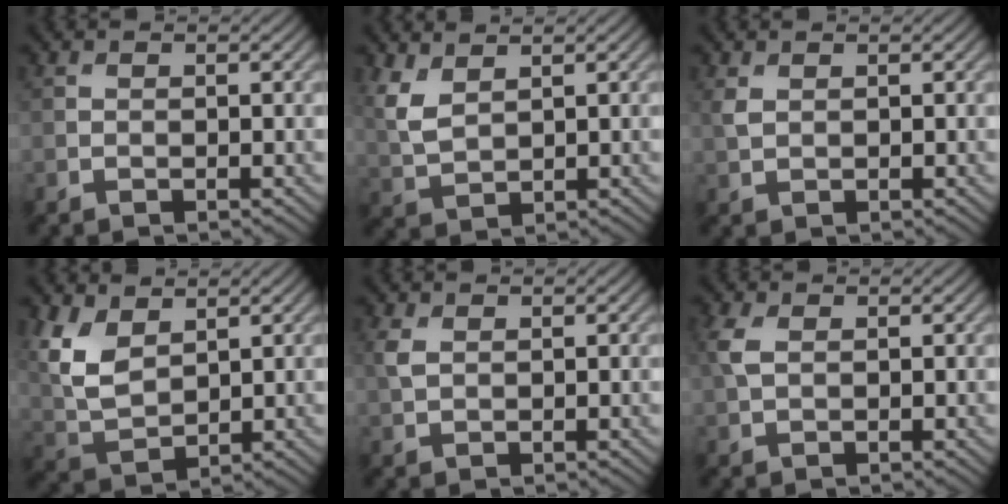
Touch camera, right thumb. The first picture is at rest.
{"total": 4.3, "force": [2.3, 2.1, 3.0], "torque": [-0.086, 0.001, 0.051]}
{"total": 1.5, "force": [0.6, 0.9, 1.0], "torque": [-0.032, 0.001, 0.015]}
{"total": 7.7, "force": [3.5, 4.4, 5.3], "torque": [-0.142, 0.002, 0.074]}
{"total": 2.1, "force": [0.7, 1.3, 1.5], "torque": [-0.048, 0.003, 0.016]}
{"total": 2.9, "force": [0.8, 1.7, 2.2], "torque": [-0.068, 0.007, 0.014]}